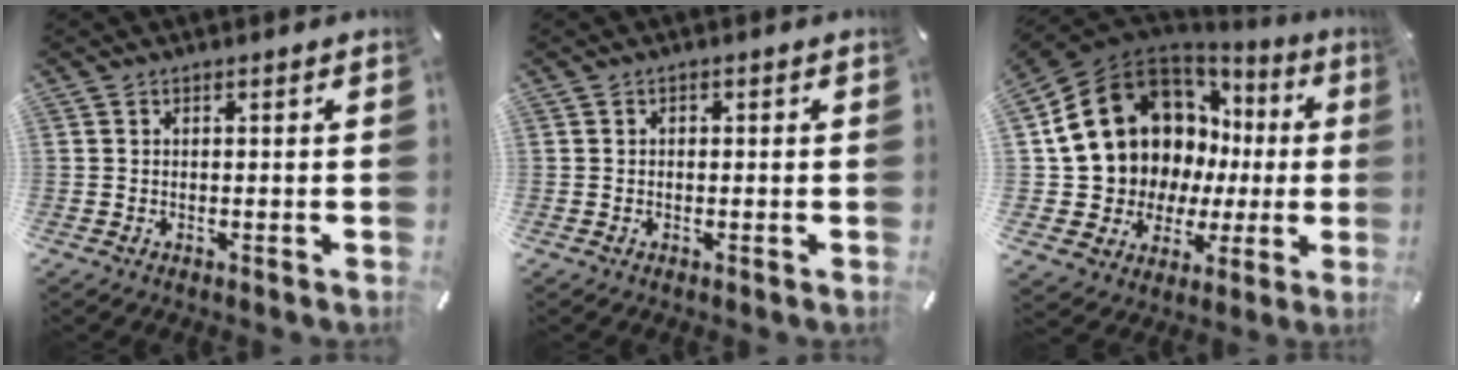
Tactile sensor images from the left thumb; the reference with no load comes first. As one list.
[{"total": 0.5, "force": [0.0, 0.5, 0.2], "torque": [-0.003, 0.003, -0.001]}, {"total": 19.7, "force": [6.1, 16.1, 9.7], "torque": [-0.182, -0.042, 0.140]}]